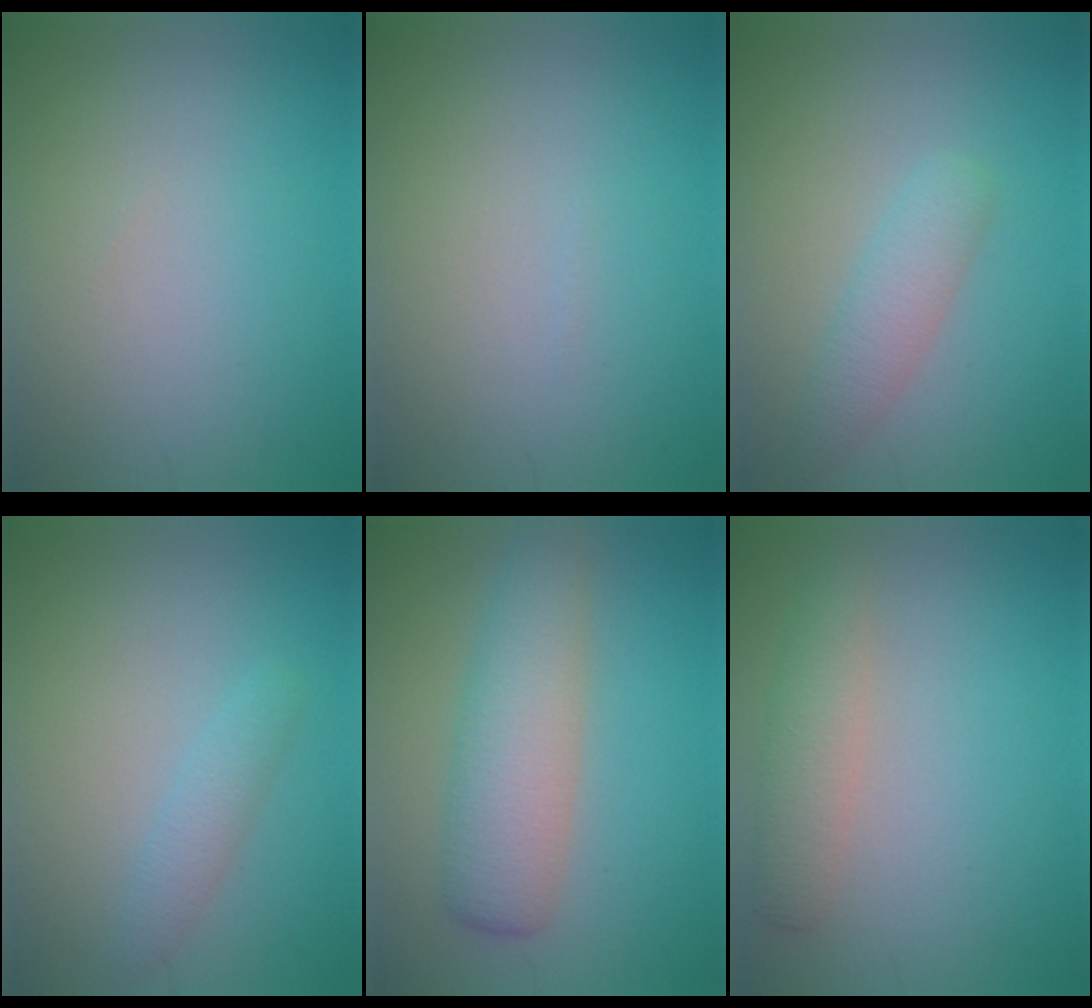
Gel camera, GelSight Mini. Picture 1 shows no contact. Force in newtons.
{"total": 0.0}
{"total": 2.6, "press": 2.6, "slide": 0.1}
{"total": 1.8, "press": 1.8, "slide": 0.1}
{"total": 5.7, "press": 5.7, "slide": 0.1}
{"total": 2.7, "press": 2.7, "slide": 0.1}